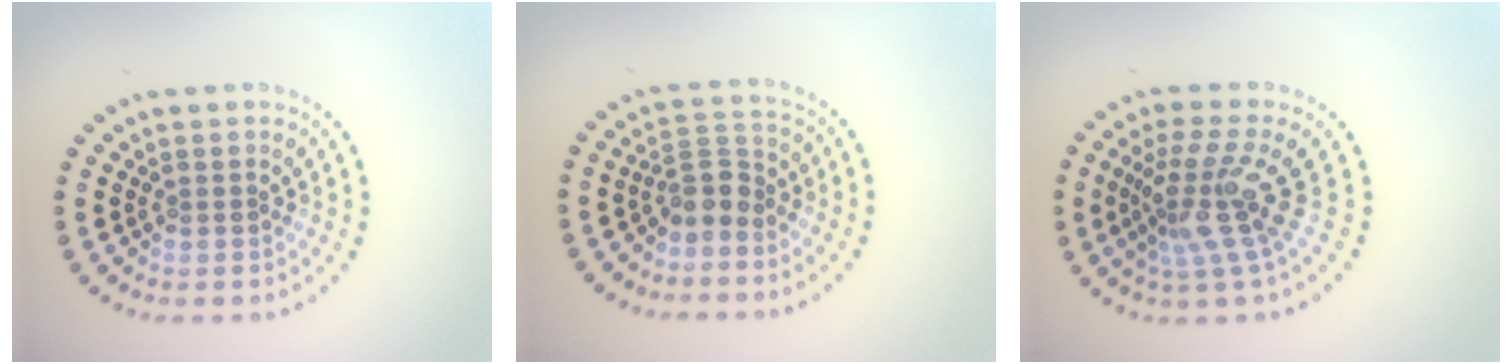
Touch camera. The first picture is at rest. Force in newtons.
{"total": 2.8, "press": 2.2, "slide": 1.6}
{"total": 4.7, "press": 3.2, "slide": 3.4}